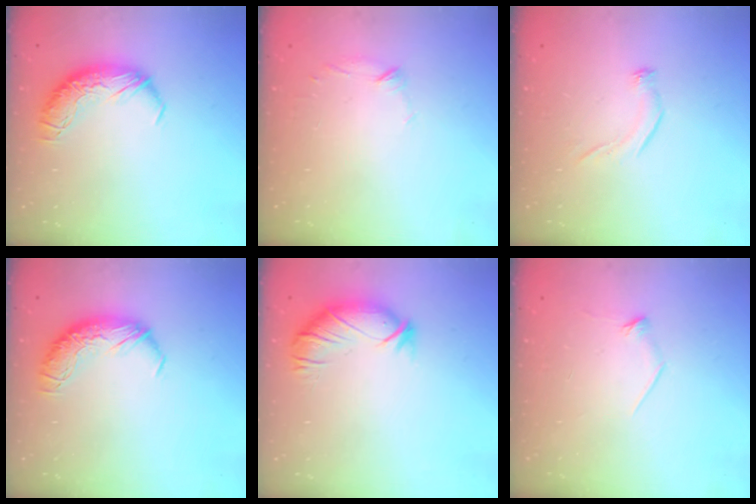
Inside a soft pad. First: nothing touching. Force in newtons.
{"total": 7.0, "press": 7.0, "slide": 0.8}
{"total": 5.5, "press": 5.4, "slide": 1.2}
{"total": 0.0}
{"total": 2.8, "press": 2.3, "slide": 1.6}
{"total": 8.0, "press": 8.0, "slide": 0.7}